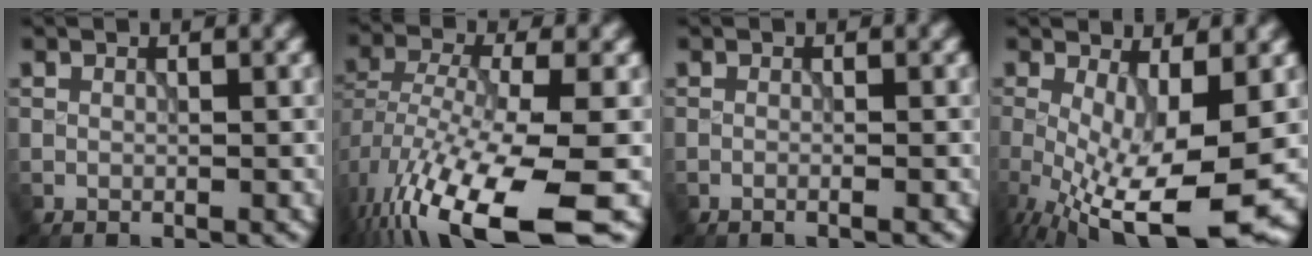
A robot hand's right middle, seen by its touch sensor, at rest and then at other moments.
{"total": 13.7, "force": [-7.1, 4.3, 10.9], "torque": [-0.222, -0.025, -0.115]}
{"total": 1.0, "force": [-0.2, 0.4, 0.9], "torque": [-0.006, -0.007, -0.014]}
{"total": 12.6, "force": [-3.4, 4.2, 11.4], "torque": [-0.202, -0.033, -0.047]}